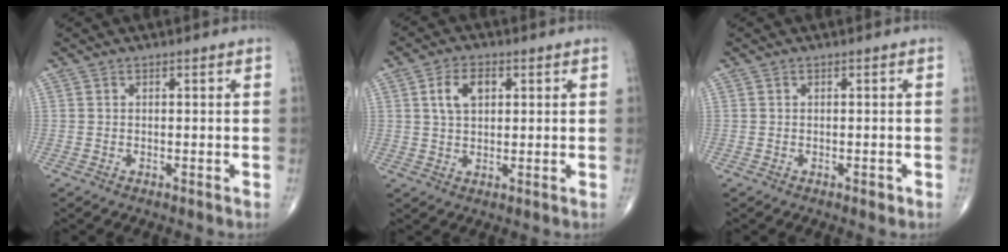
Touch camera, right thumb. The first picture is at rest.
{"total": 5.7, "force": [1.7, 3.5, 4.2], "torque": [-0.070, 0.004, 0.030]}
{"total": 0.8, "force": [-0.4, 0.4, 0.6], "torque": [-0.006, 0.000, -0.005]}